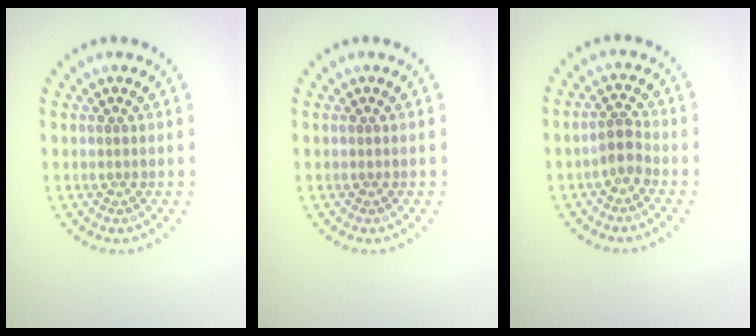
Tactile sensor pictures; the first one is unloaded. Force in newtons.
{"total": 0.0}
{"total": 2.0, "press": 1.6, "slide": 1.1}